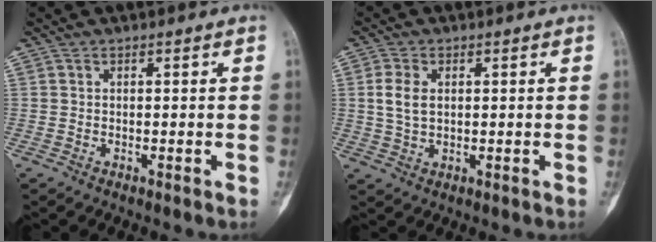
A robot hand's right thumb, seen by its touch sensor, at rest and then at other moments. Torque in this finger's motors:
{"motor_torque": [0.07, 0.07, 0.28, -0.27, 0.07]}